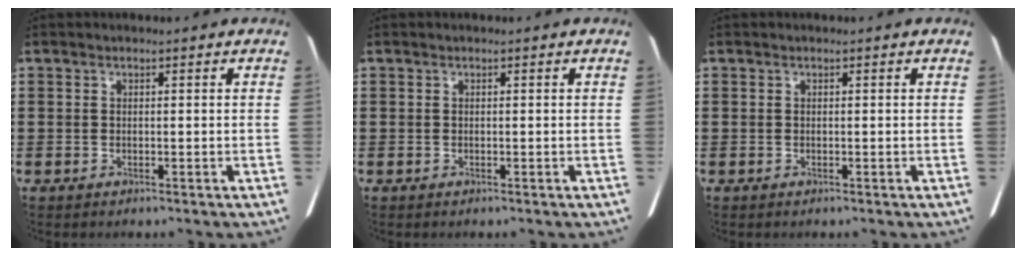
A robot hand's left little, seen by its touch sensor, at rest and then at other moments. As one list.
[{"total": 0.0}, {"total": 0.0}]